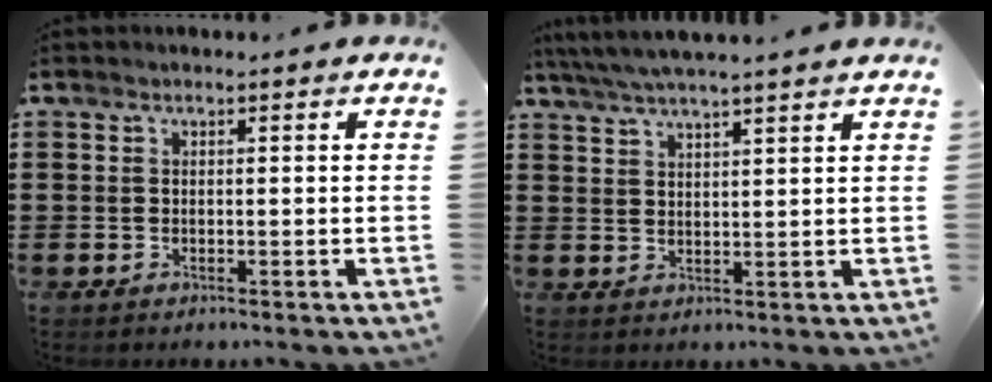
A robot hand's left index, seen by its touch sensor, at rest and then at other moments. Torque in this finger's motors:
{"motor_torque": [1.08, -1.06, 0.61, 0.21]}